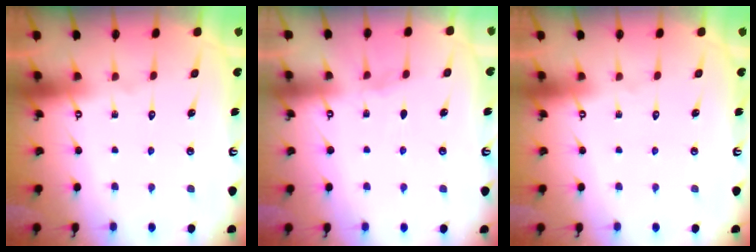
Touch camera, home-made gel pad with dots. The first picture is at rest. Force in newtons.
{"total": 2.2, "press": 2.2, "slide": 0.3}
{"total": 0.0}